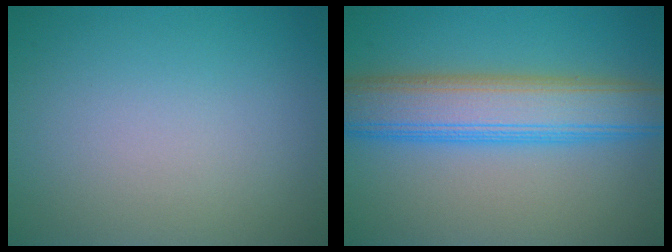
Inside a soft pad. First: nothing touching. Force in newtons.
{"total": 7.7, "press": 7.7, "slide": 0.3}